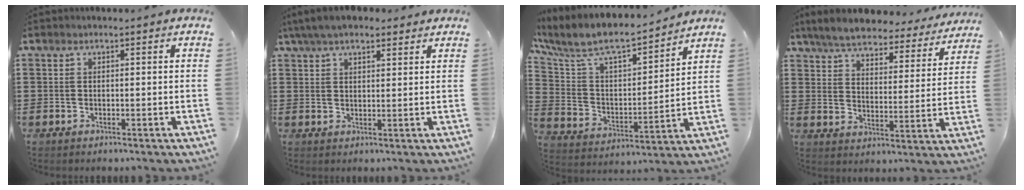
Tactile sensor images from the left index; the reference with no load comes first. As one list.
[{"total": 5.2, "force": [4.2, 1.5, 2.7], "torque": [-0.062, 0.000, 0.079]}, {"total": 8.1, "force": [6.9, 1.9, 3.7], "torque": [-0.106, -0.048, 0.112]}, {"total": 5.8, "force": [5.6, 0.7, 1.5], "torque": [-0.059, -0.035, 0.096]}]